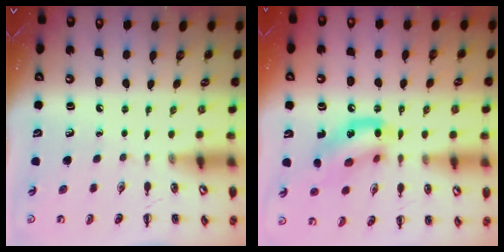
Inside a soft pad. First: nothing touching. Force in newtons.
{"total": 14.2, "press": 13.9, "slide": 2.4}